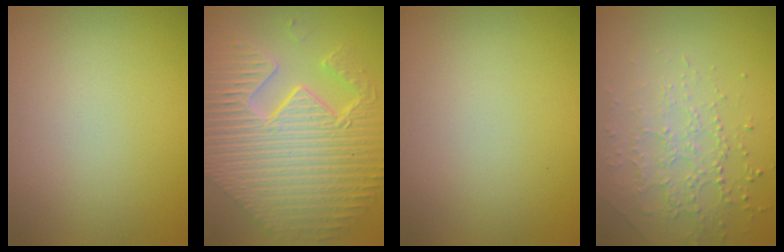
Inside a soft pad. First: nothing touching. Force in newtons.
{"total": 12.1, "press": 8.1, "slide": 9.0}
{"total": 0.0}
{"total": 2.1, "press": 1.9, "slide": 0.9}